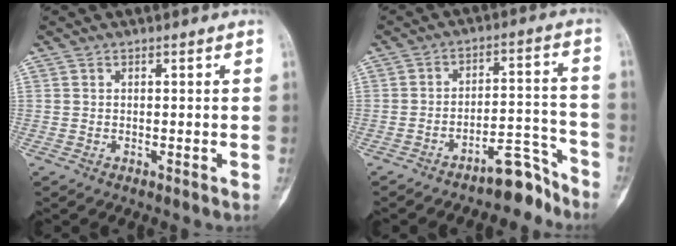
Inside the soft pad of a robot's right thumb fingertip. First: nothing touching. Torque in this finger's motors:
{"motor_torque": [1.94, 0.05, 0.75, -1.66, 0.44]}